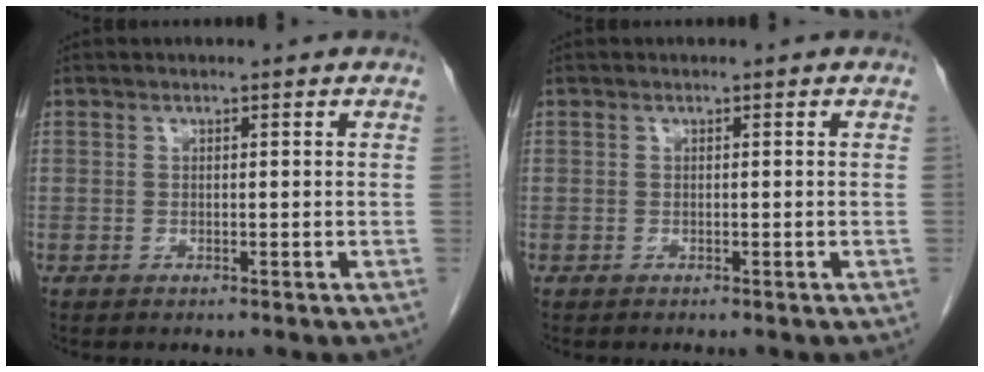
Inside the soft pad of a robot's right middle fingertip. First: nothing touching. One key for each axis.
{"total": 0.0}